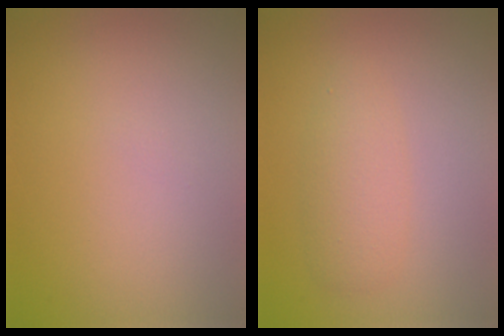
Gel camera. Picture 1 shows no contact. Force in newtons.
{"total": 2.4, "press": 2.4, "slide": 0.1}